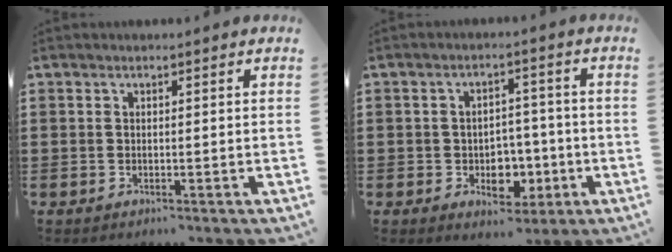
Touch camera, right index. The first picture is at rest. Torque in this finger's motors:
{"motor_torque": [0.19, -0.02, 0.18, 0.09]}